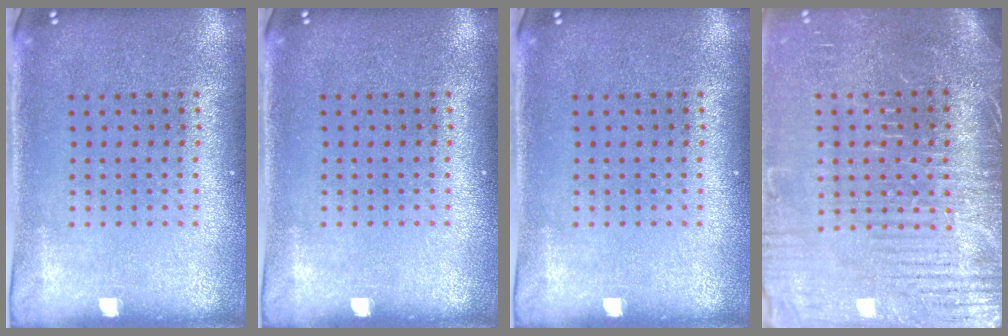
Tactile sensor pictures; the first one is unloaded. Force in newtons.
{"total": 0.0}
{"total": 0.0}
{"total": 4.2, "press": 3.9, "slide": 1.5}